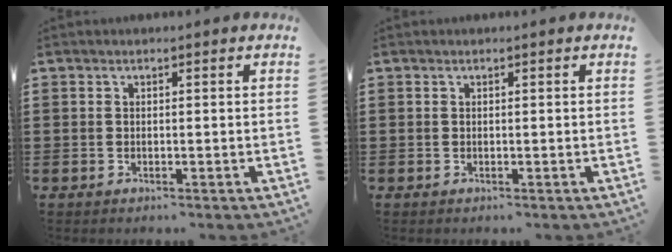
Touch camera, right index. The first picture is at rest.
{"total": 0.0}